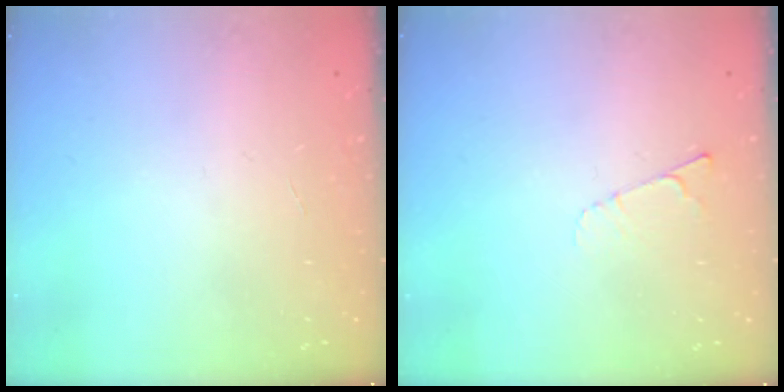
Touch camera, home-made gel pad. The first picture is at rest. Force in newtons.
{"total": 3.2, "press": 3.2, "slide": 0.4}